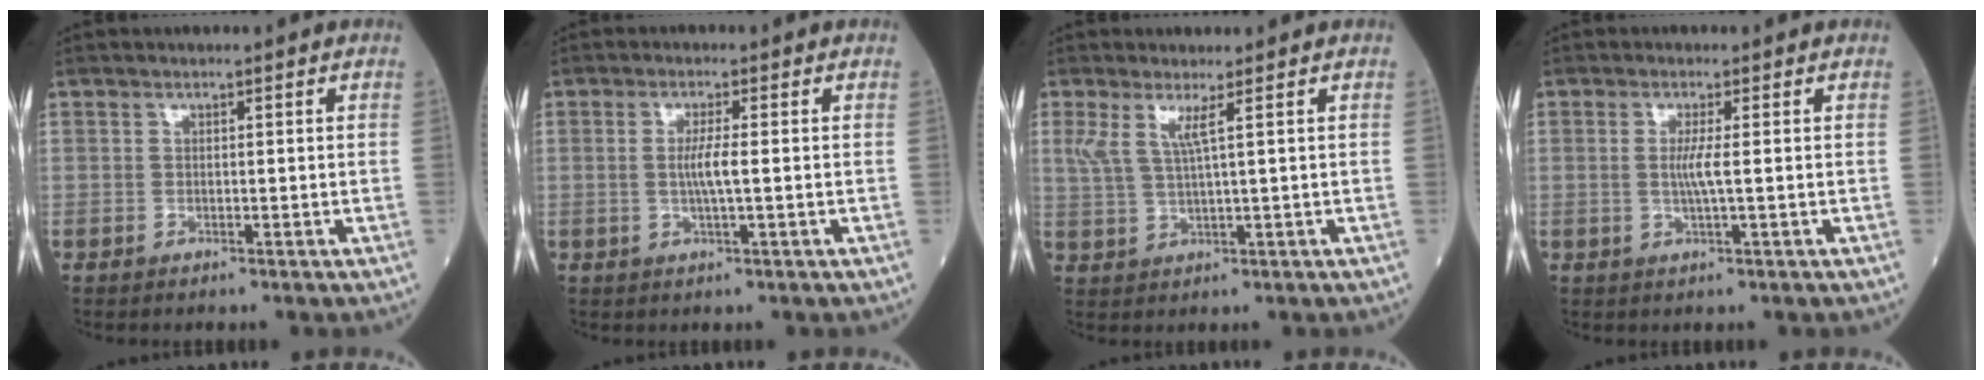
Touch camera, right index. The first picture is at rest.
{"total": 3.1, "force": [-0.1, -0.2, 3.1], "torque": [-0.063, -0.003, -0.002]}
{"total": 3.5, "force": [1.6, -0.3, 3.1], "torque": [-0.074, 0.002, 0.038]}
{"total": 2.6, "force": [0.1, -0.4, 2.6], "torque": [-0.056, -0.004, -0.001]}